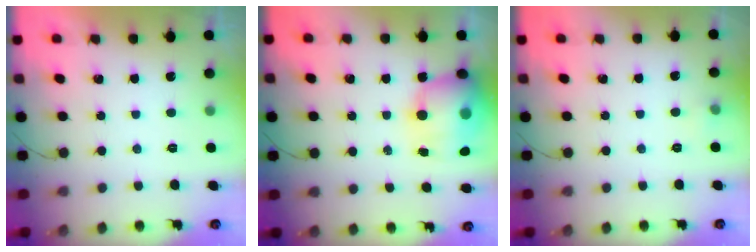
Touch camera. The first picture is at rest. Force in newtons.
{"total": 15.8, "press": 15.3, "slide": 3.7}
{"total": 3.4, "press": 3.2, "slide": 1.1}